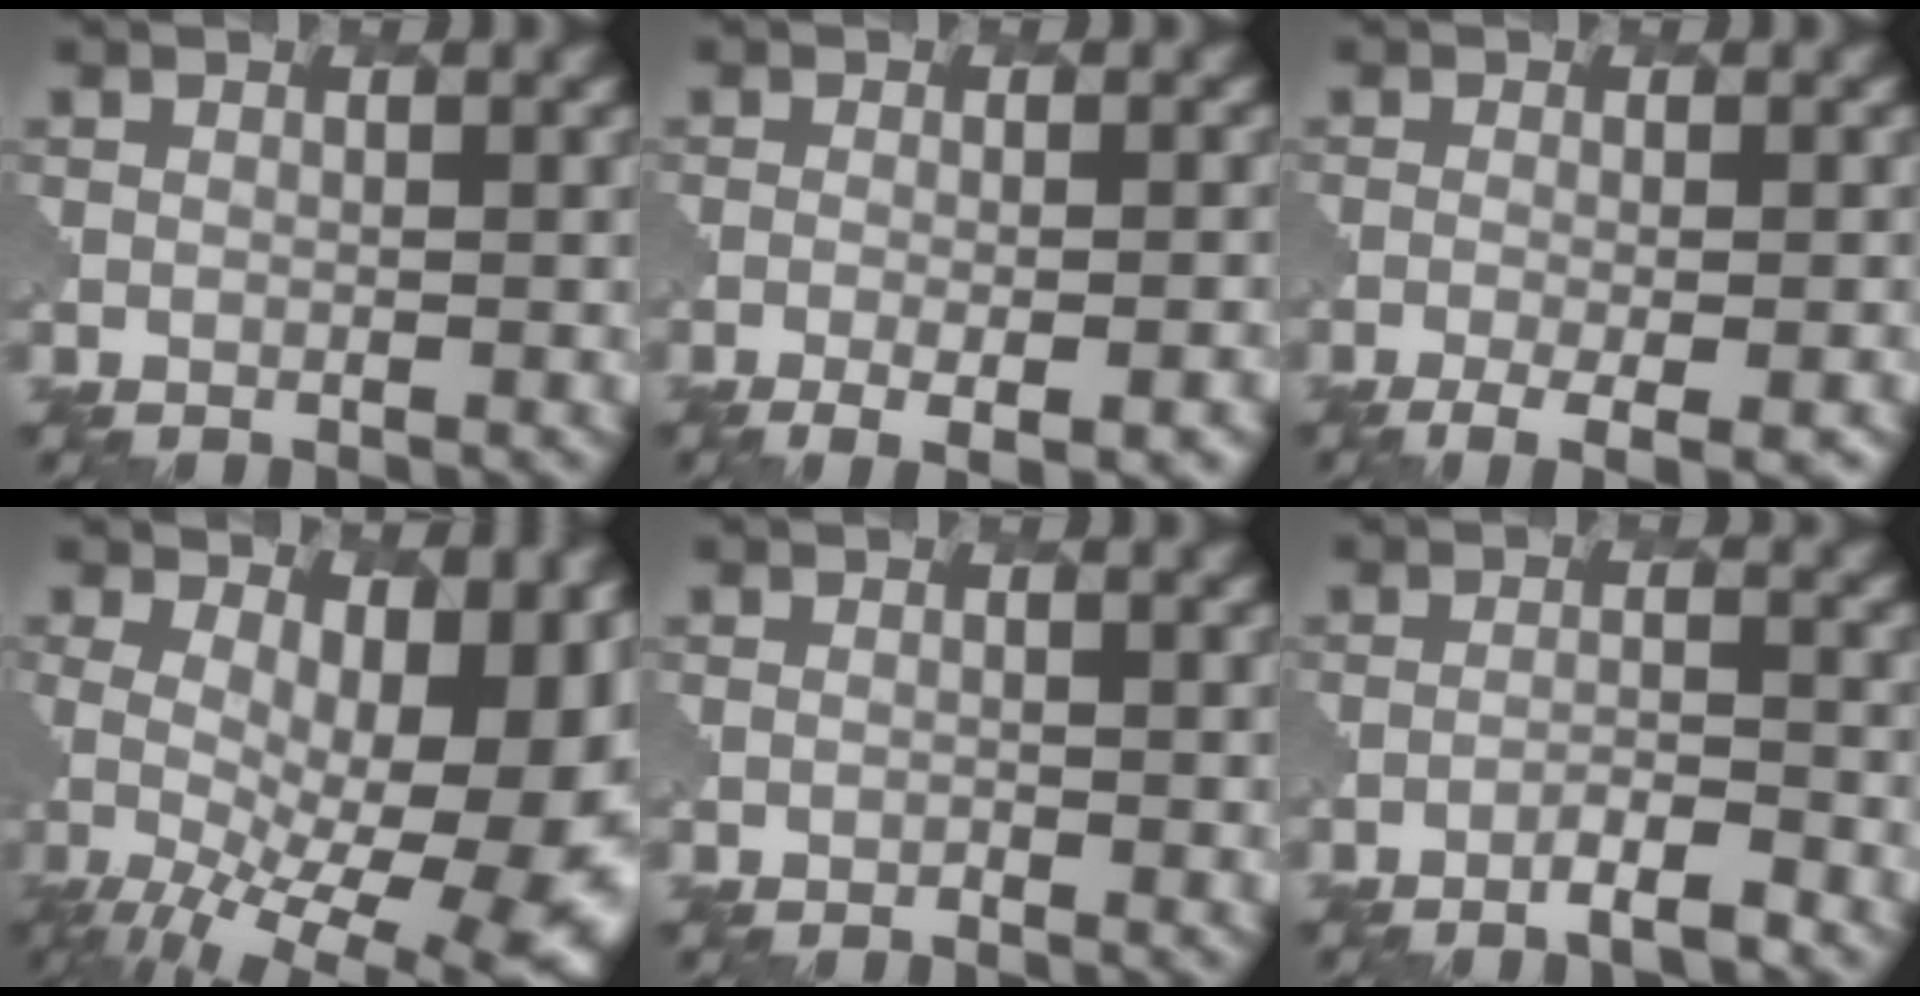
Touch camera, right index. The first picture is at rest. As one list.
[{"total": 5.5, "force": [-2.4, 2.0, 4.5], "torque": [-0.046, 0.002, -0.022]}, {"total": 4.4, "force": [-2.2, 1.3, 3.6], "torque": [-0.043, -0.002, -0.028]}, {"total": 17.3, "force": [0.5, 8.5, 15.1], "torque": [-0.160, -0.017, 0.051]}, {"total": 0.0}, {"total": 2.6, "force": [-2.0, 0.3, 1.6], "torque": [-0.024, 0.005, -0.041]}]